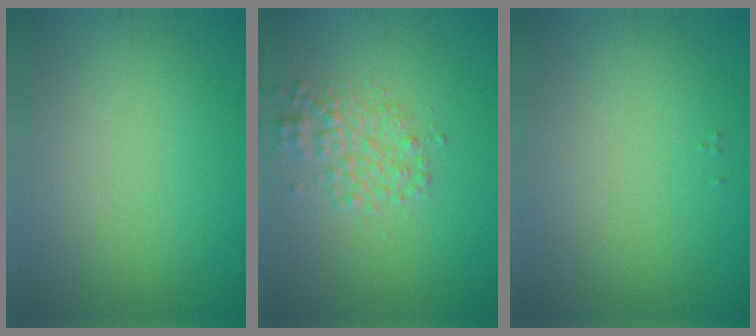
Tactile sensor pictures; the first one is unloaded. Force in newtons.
{"total": 2.5, "press": 2.5, "slide": 0.0}
{"total": 0.0}